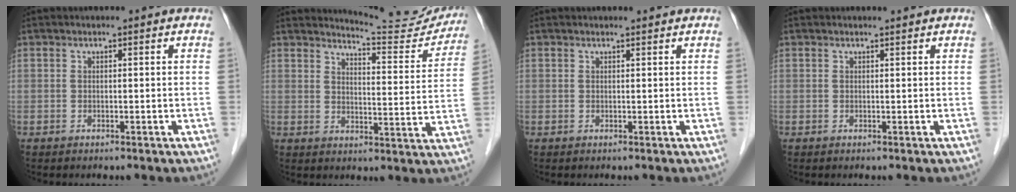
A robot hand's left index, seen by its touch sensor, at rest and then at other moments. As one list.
[{"total": 12.1, "force": [12.0, 0.7, 1.2], "torque": [-0.012, -0.049, 0.142]}, {"total": 2.0, "force": [2.0, 0.2, 0.4], "torque": [-0.009, 0.011, 0.024]}, {"total": 1.0, "force": [1.0, 0.0, 0.2], "torque": [-0.008, 0.004, 0.015]}]